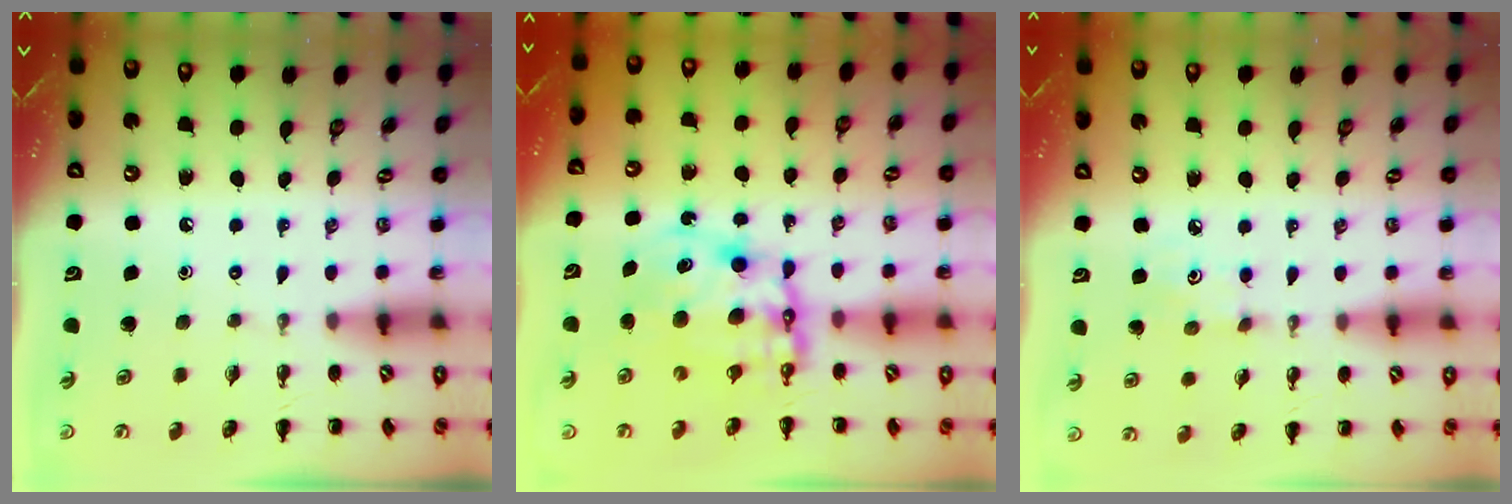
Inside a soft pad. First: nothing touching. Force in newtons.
{"total": 10.5, "press": 10.1, "slide": 3.0}
{"total": 3.7, "press": 3.6, "slide": 1.1}